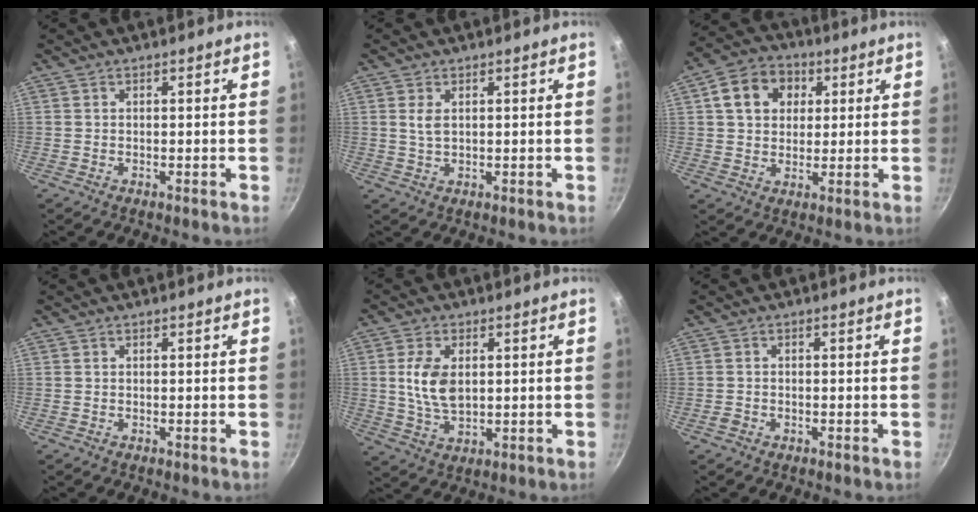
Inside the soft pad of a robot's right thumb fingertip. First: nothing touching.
{"total": 2.6, "force": [0.8, 1.4, 2.1], "torque": [-0.038, -0.006, 0.016]}
{"total": 10.6, "force": [3.2, 8.4, 5.6], "torque": [-0.073, 0.008, 0.041]}
{"total": 0.0}
{"total": 8.4, "force": [1.3, 5.1, 6.6], "torque": [-0.121, -0.009, 0.027]}
{"total": 1.4, "force": [-0.8, 0.9, 0.6], "torque": [-0.016, 0.007, -0.015]}